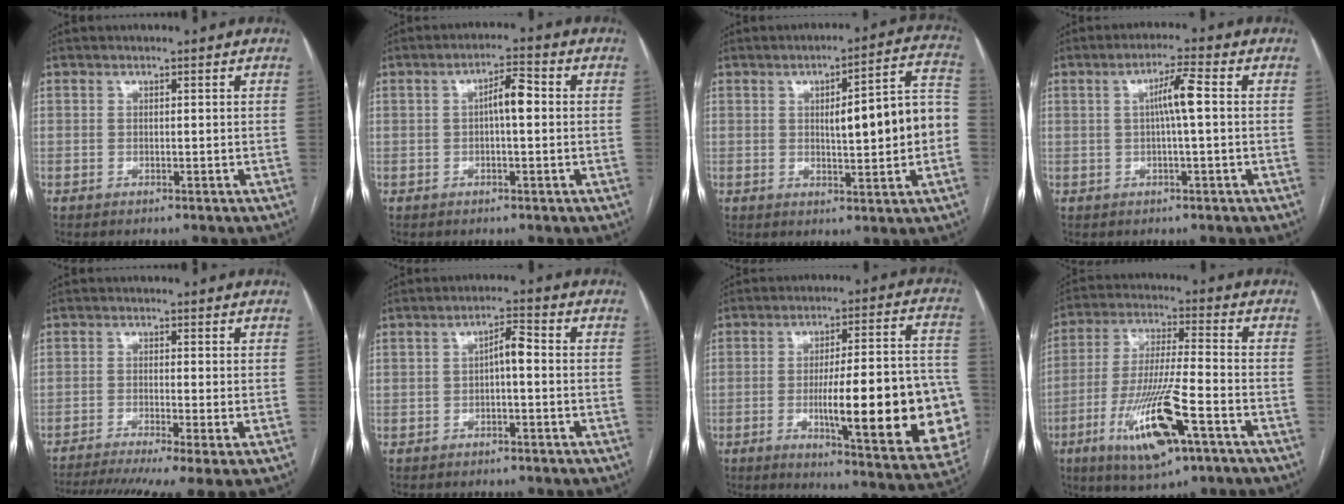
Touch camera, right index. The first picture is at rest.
{"total": 4.2, "force": [0.2, 1.0, 4.1], "torque": [-0.071, 0.014, 0.001]}
{"total": 12.3, "force": [-0.3, 1.9, 12.1], "torque": [-0.162, 0.028, 0.000]}
{"total": 4.7, "force": [0.4, 0.0, 4.7], "torque": [-0.087, 0.008, 0.007]}
{"total": 12.7, "force": [-9.0, 1.0, 8.9], "torque": [-0.150, -0.020, -0.141]}
{"total": 3.4, "force": [-0.2, 0.9, 3.2], "torque": [-0.057, 0.015, -0.004]}
{"total": 23.8, "force": [-4.9, 3.8, 22.9], "torque": [-0.246, 0.013, -0.052]}
{"total": 15.1, "force": [-6.8, 2.1, 13.3], "torque": [-0.261, -0.021, -0.114]}